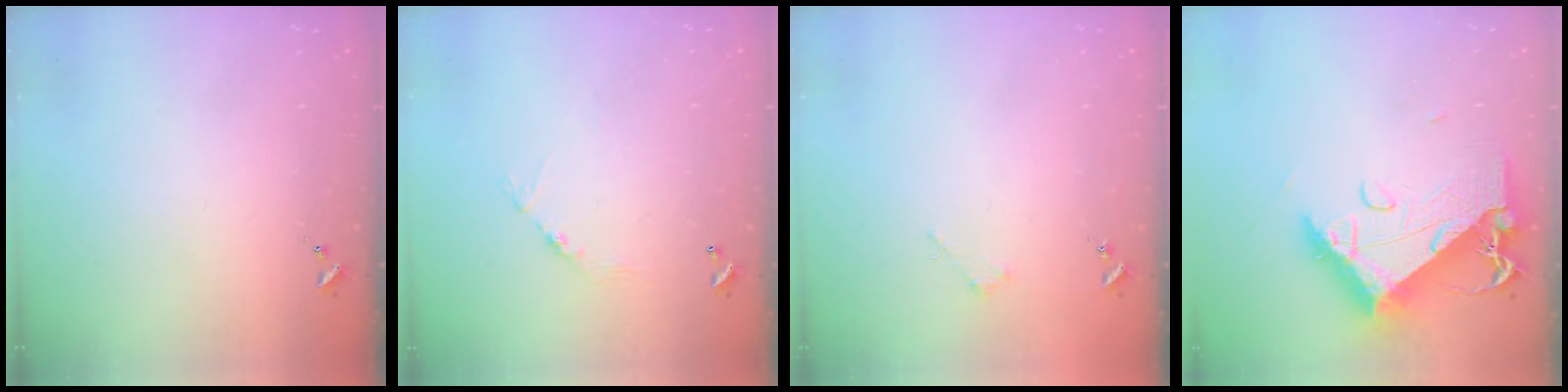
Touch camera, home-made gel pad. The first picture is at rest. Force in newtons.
{"total": 6.7, "press": 6.7, "slide": 0.5}
{"total": 1.8, "press": 1.8, "slide": 0.2}
{"total": 15.2, "press": 15.1, "slide": 1.3}